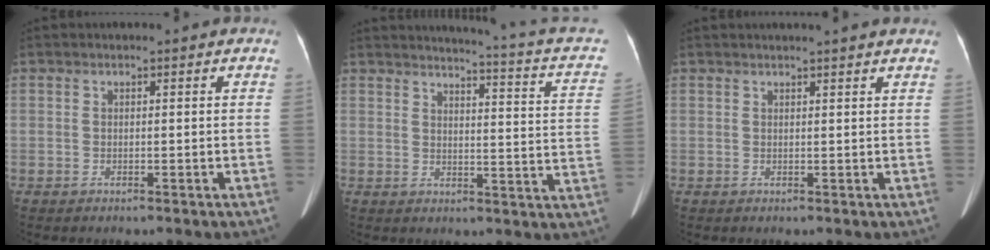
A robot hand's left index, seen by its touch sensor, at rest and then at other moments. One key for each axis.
{"total": 14.1, "fx": 11.6, "fy": 0.7, "fz": 8.0, "tx": -0.111, "ty": -0.054, "tz": 0.106}
{"total": 5.3, "fx": 4.8, "fy": -0.2, "fz": 2.2, "tx": -0.033, "ty": 0.019, "tz": 0.048}